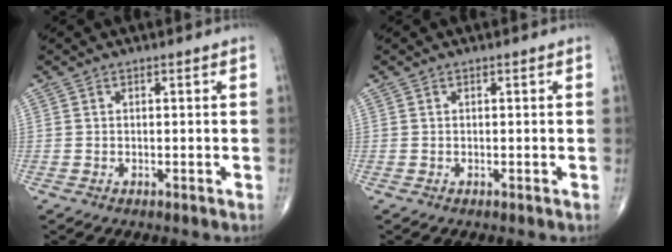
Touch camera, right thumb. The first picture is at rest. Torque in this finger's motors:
{"motor_torque": [0.00, 0.00, 0.00, 0.00, 0.00]}